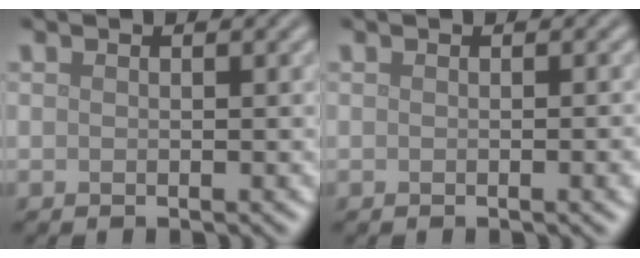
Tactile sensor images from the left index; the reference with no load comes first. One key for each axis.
{"total": 1.6, "fx": -0.2, "fy": 0.4, "fz": 1.6, "tx": -0.016, "ty": 0.000, "tz": -0.003}